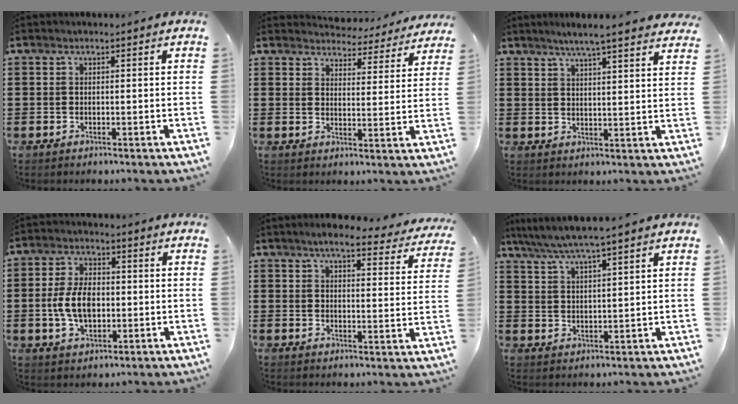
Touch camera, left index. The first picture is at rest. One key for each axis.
{"total": 4.4, "fx": 4.4, "fy": 0.2, "fz": 0.3, "tx": -0.021, "ty": -0.034, "tz": 0.075}
{"total": 4.6, "fx": 4.0, "fy": -0.4, "fz": 2.3, "tx": -0.058, "ty": -0.014, "tz": 0.068}
{"total": 7.5, "fx": -0.7, "fy": 4.4, "fz": 6.1, "tx": -0.125, "ty": 0.002, "tz": -0.019}
{"total": 6.0, "fx": 5.2, "fy": 0.6, "fz": 3.0, "tx": -0.068, "ty": -0.023, "tz": 0.087}
{"total": 4.7, "fx": 3.9, "fy": -0.4, "fz": 2.6, "tx": -0.062, "ty": -0.019, "tz": 0.067}